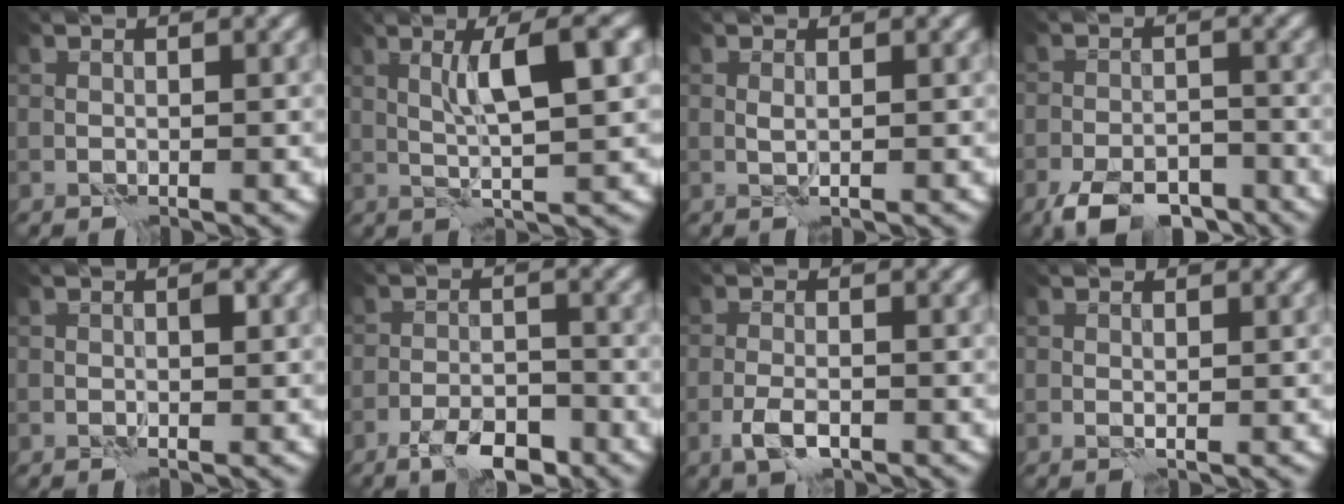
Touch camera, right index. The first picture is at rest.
{"total": 5.6, "force": [1.7, 0.6, 5.3], "torque": [-0.092, 0.011, 0.031]}
{"total": 0.7, "force": [0.4, -0.1, 0.6], "torque": [-0.015, -0.001, 0.007]}
{"total": 6.6, "force": [-5.0, 2.5, 3.5], "torque": [-0.051, -0.008, -0.088]}
{"total": 0.6, "force": [0.0, 0.2, 0.5], "torque": [-0.006, 0.002, 0.001]}
{"total": 4.7, "force": [-3.3, 1.5, 2.9], "torque": [-0.044, 0.002, -0.058]}
{"total": 2.7, "force": [-1.3, 1.0, 2.1], "torque": [-0.046, -0.001, -0.029]}
{"total": 0.7, "force": [0.2, 0.3, 0.5], "torque": [-0.013, -0.001, 0.002]}